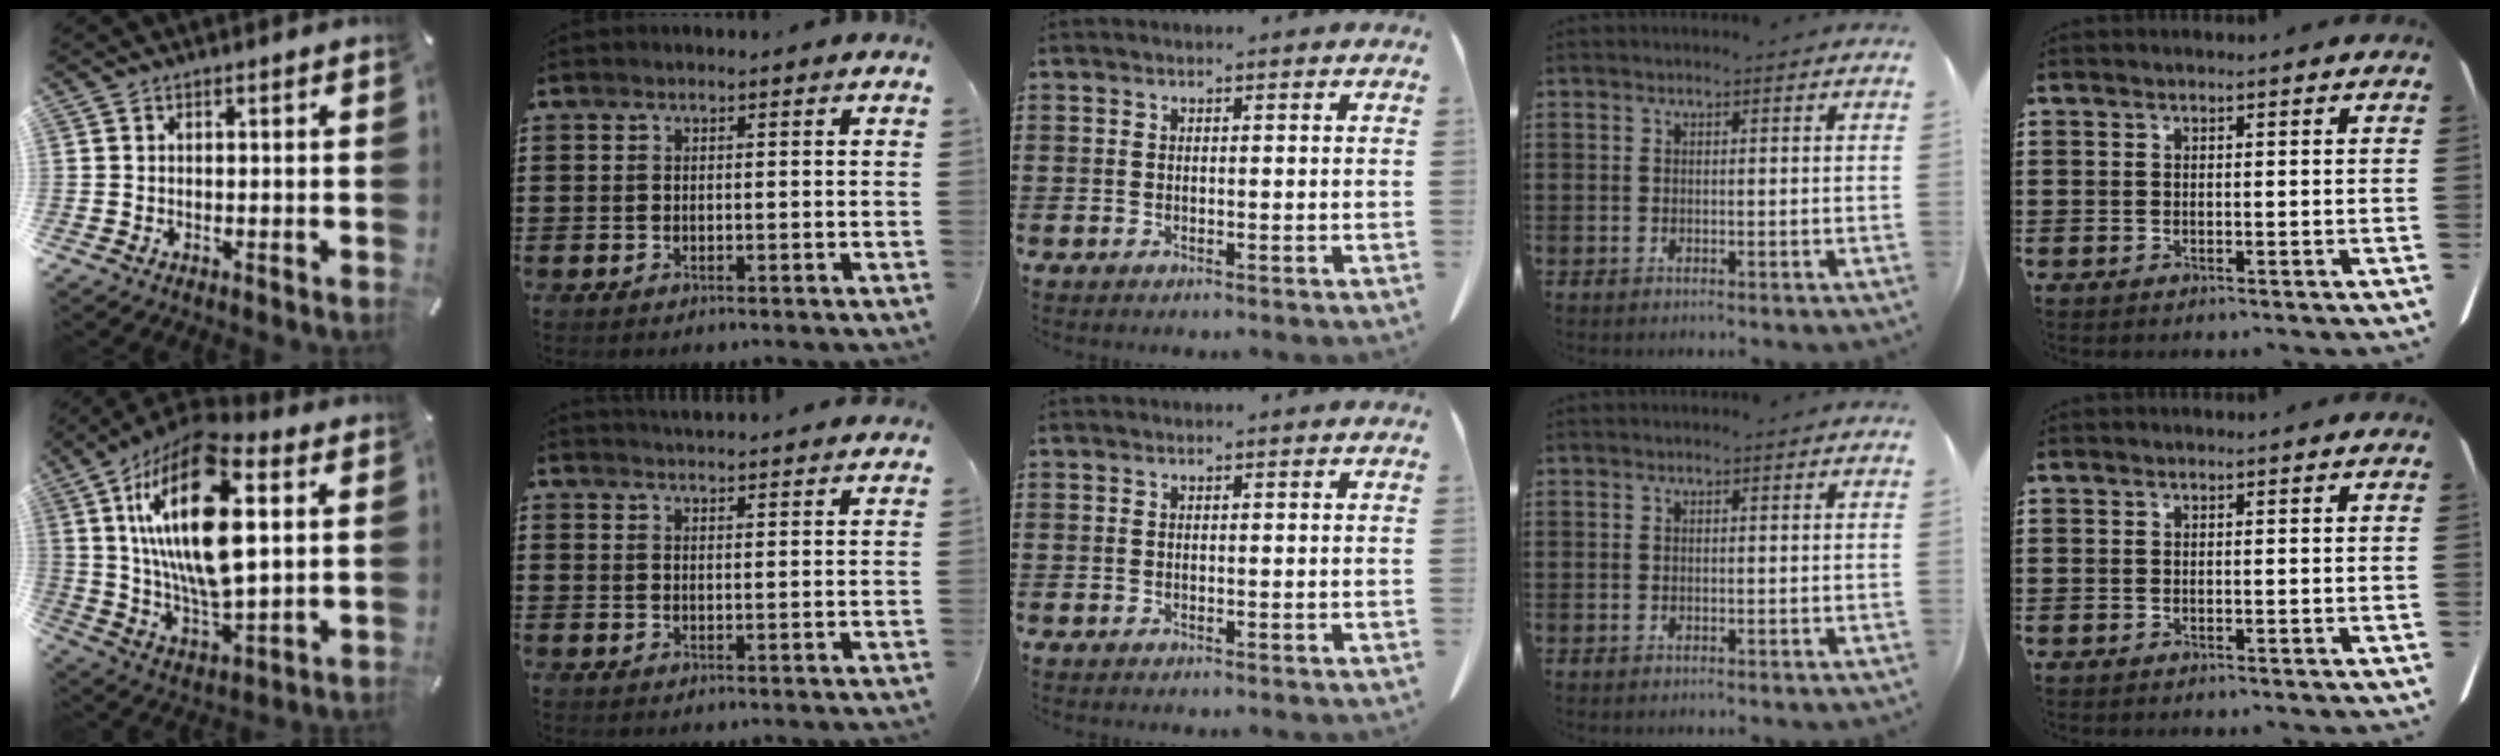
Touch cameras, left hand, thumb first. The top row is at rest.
{"thumb": {"total": 24.5, "force": [7.5, 12.2, 19.8], "torque": [-0.411, -0.023, 0.122]}, "index": {"total": 2.9, "force": [2.9, -0.2, 0.0], "torque": [-0.008, -0.012, 0.054]}}